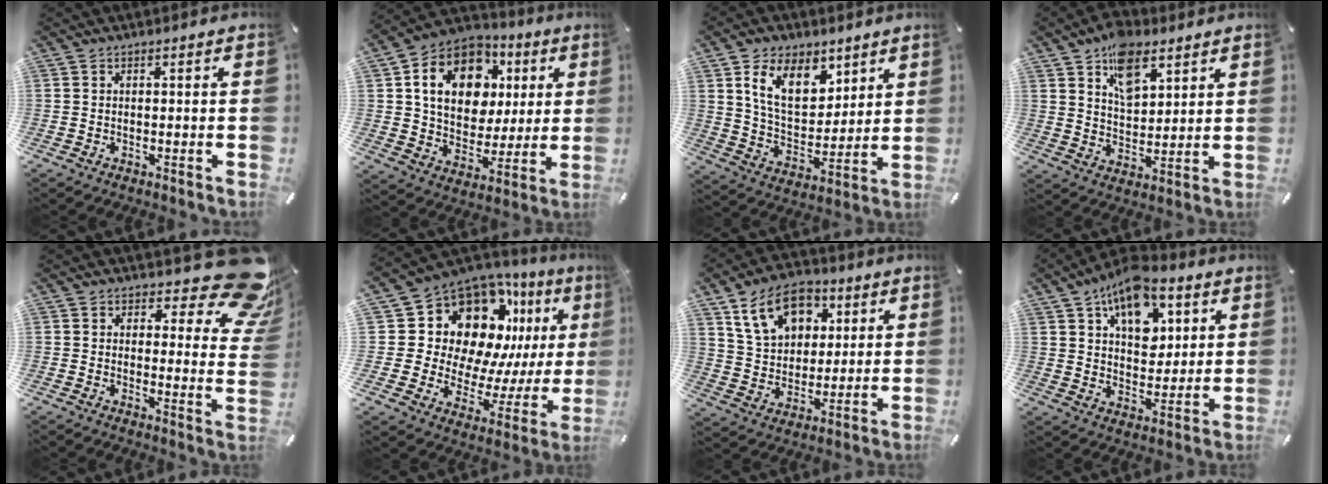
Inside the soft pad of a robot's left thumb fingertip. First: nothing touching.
{"total": 15.6, "force": [5.0, 12.4, 8.0], "torque": [-0.140, -0.014, 0.096]}
{"total": 13.5, "force": [7.4, 8.7, 7.2], "torque": [-0.131, -0.024, 0.138]}
{"total": 10.3, "force": [6.2, 6.1, 5.5], "torque": [-0.080, -0.027, 0.108]}
{"total": 13.4, "force": [8.5, 5.5, 8.7], "torque": [-0.099, -0.074, 0.143]}
{"total": 17.1, "force": [9.4, 11.6, 8.4], "torque": [-0.136, -0.105, 0.174]}
{"total": 13.8, "force": [6.8, 10.2, 6.4], "torque": [-0.109, -0.013, 0.129]}
{"total": 13.5, "force": [7.7, 8.6, 7.1], "torque": [-0.108, -0.036, 0.138]}